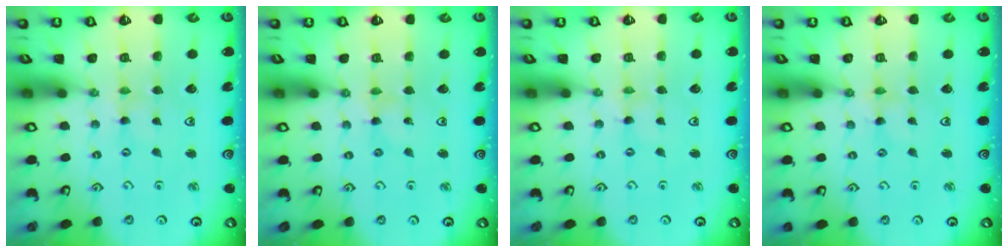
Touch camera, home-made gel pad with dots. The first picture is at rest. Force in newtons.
{"total": 0.0}
{"total": 0.0}
{"total": 0.0}